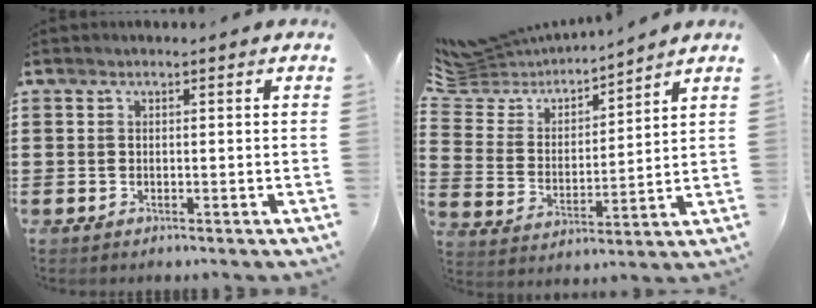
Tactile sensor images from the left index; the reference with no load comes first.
{"total": 5.2, "force": [4.8, 1.8, 0.6], "torque": [-0.061, -0.036, 0.075]}